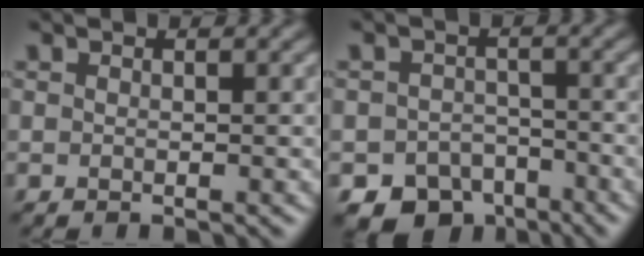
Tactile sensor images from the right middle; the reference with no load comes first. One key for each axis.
{"total": 5.1, "fx": -3.5, "fy": 3.4, "fz": 1.2, "tx": -0.011, "ty": -0.006, "tz": -0.055}